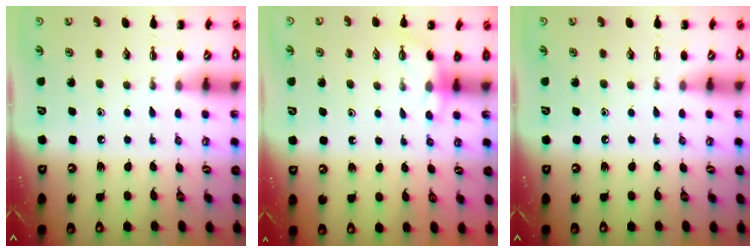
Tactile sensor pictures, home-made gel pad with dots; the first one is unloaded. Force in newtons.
{"total": 3.6, "press": 3.6, "slide": 0.3}
{"total": 0.0}